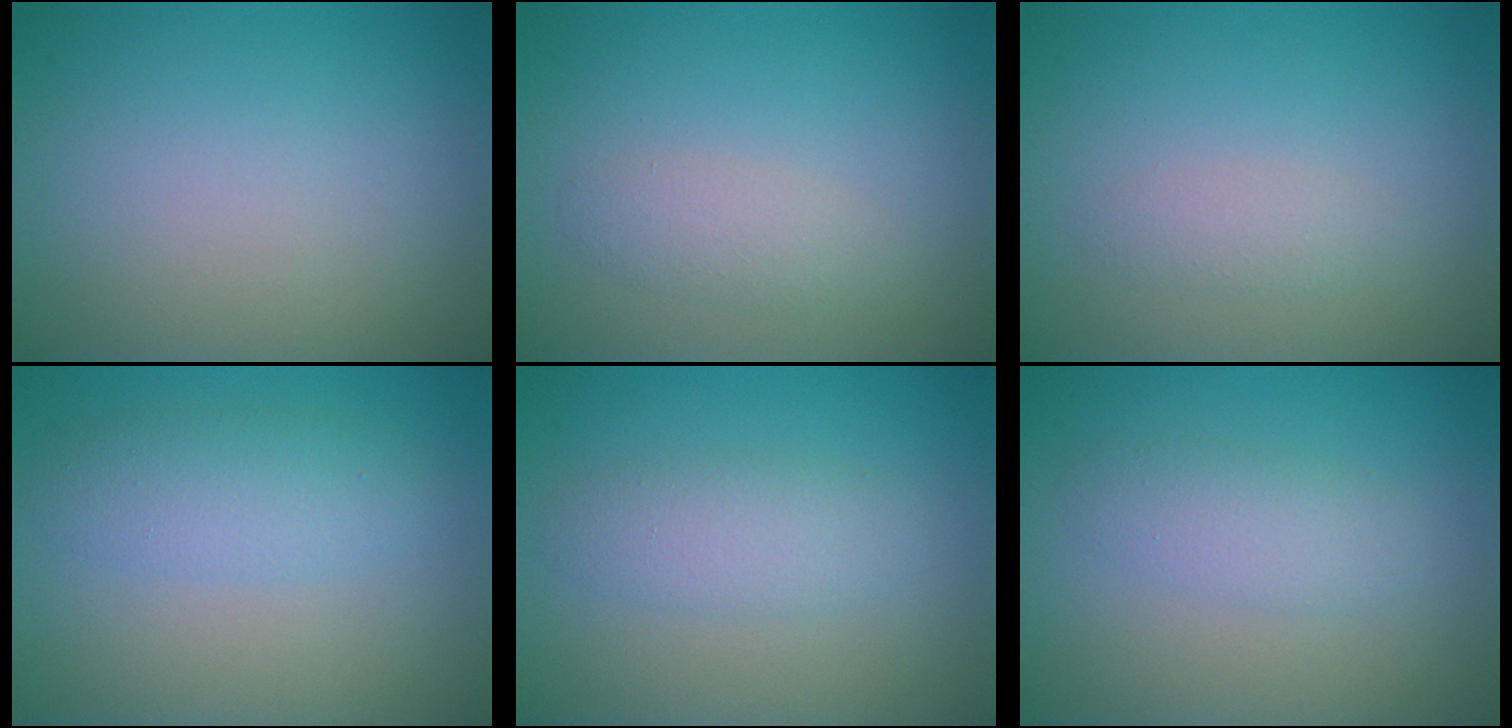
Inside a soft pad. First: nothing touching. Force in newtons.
{"total": 1.7, "press": 1.7, "slide": 0.1}
{"total": 1.3, "press": 1.3, "slide": 0.1}
{"total": 3.2, "press": 3.2, "slide": 0.1}
{"total": 2.7, "press": 2.7, "slide": 0.1}
{"total": 2.3, "press": 2.3, "slide": 0.1}